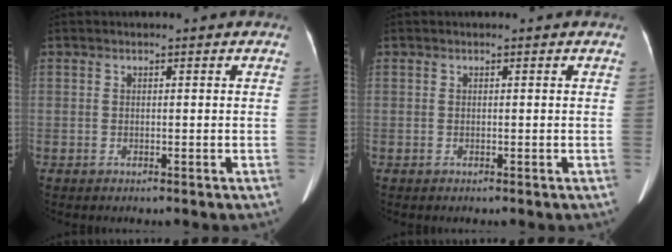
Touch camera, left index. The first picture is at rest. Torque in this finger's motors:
{"motor_torque": [0.05, 0.13, 0.06, 0.02]}